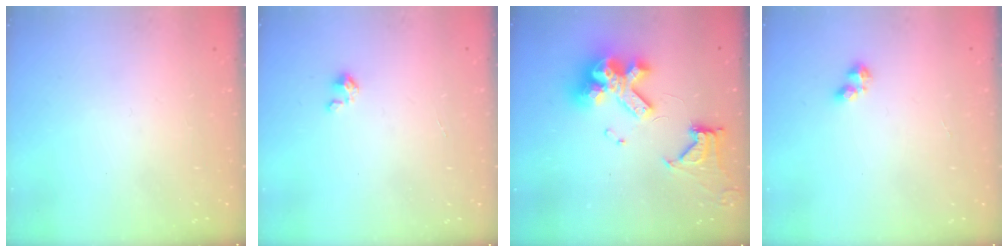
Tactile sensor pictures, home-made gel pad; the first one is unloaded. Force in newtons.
{"total": 0.0}
{"total": 16.2, "press": 16.1, "slide": 1.8}
{"total": 2.6, "press": 2.5, "slide": 0.5}